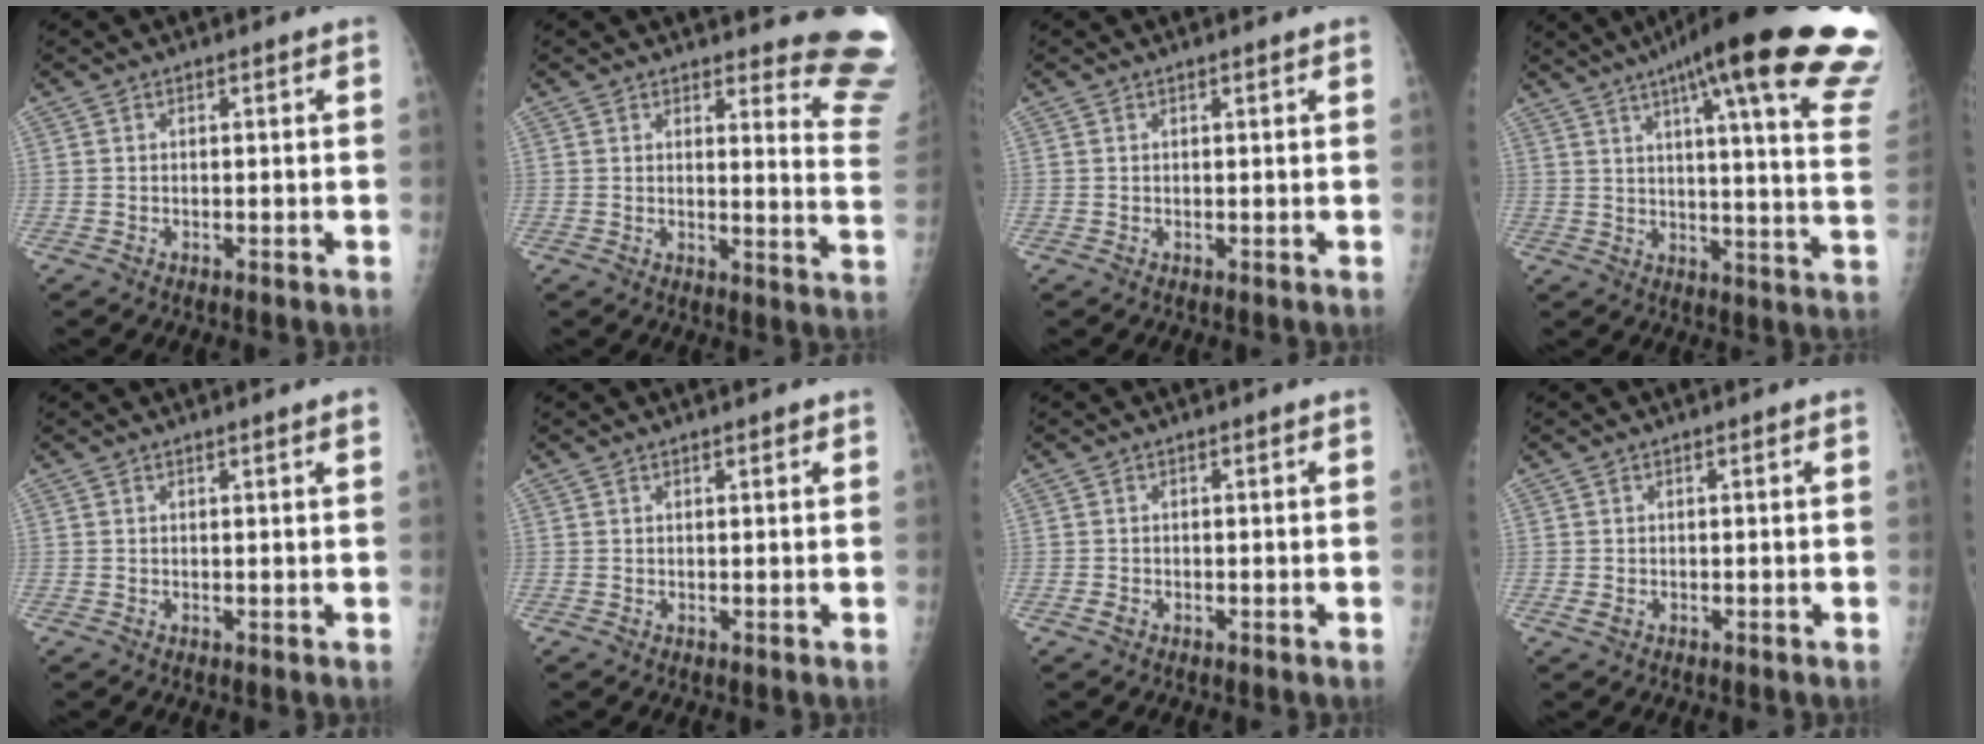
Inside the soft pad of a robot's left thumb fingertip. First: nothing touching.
{"total": 12.8, "force": [12.1, 1.8, 3.6], "torque": [-0.008, -0.139, 0.109]}
{"total": 0.7, "force": [0.6, -0.1, 0.4], "torque": [-0.008, 0.001, 0.012]}
{"total": 30.5, "force": [20.5, 4.0, 22.2], "torque": [-0.239, -0.079, 0.258]}
{"total": 1.8, "force": [1.3, -0.1, 1.3], "torque": [-0.016, -0.001, 0.018]}
{"total": 1.0, "force": [0.8, 0.3, 0.6], "torque": [-0.007, -0.003, 0.012]}
{"total": 0.8, "force": [-0.2, 0.6, 0.6], "torque": [-0.009, 0.005, -0.001]}
{"total": 1.2, "force": [0.1, 0.7, 1.0], "torque": [-0.017, 0.003, 0.007]}